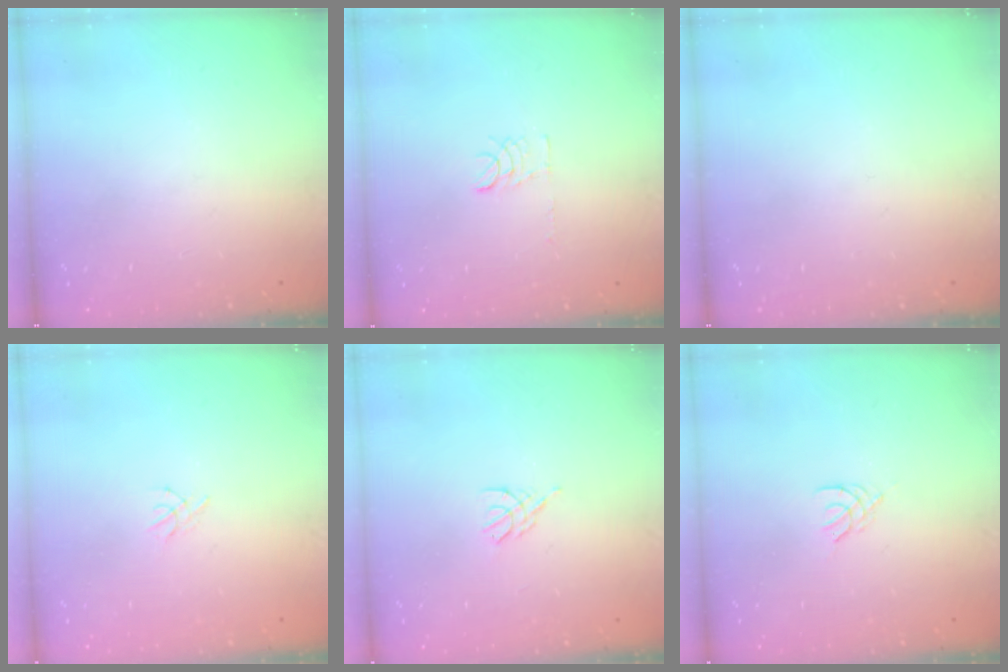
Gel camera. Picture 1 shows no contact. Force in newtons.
{"total": 5.3, "press": 5.3, "slide": 0.3}
{"total": 0.0}
{"total": 1.3, "press": 1.2, "slide": 0.4}
{"total": 3.4, "press": 3.3, "slide": 0.5}
{"total": 2.1, "press": 2.0, "slide": 0.4}